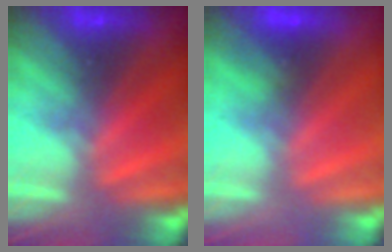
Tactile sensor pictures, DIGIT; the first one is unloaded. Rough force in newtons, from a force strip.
{"total": 1.2}